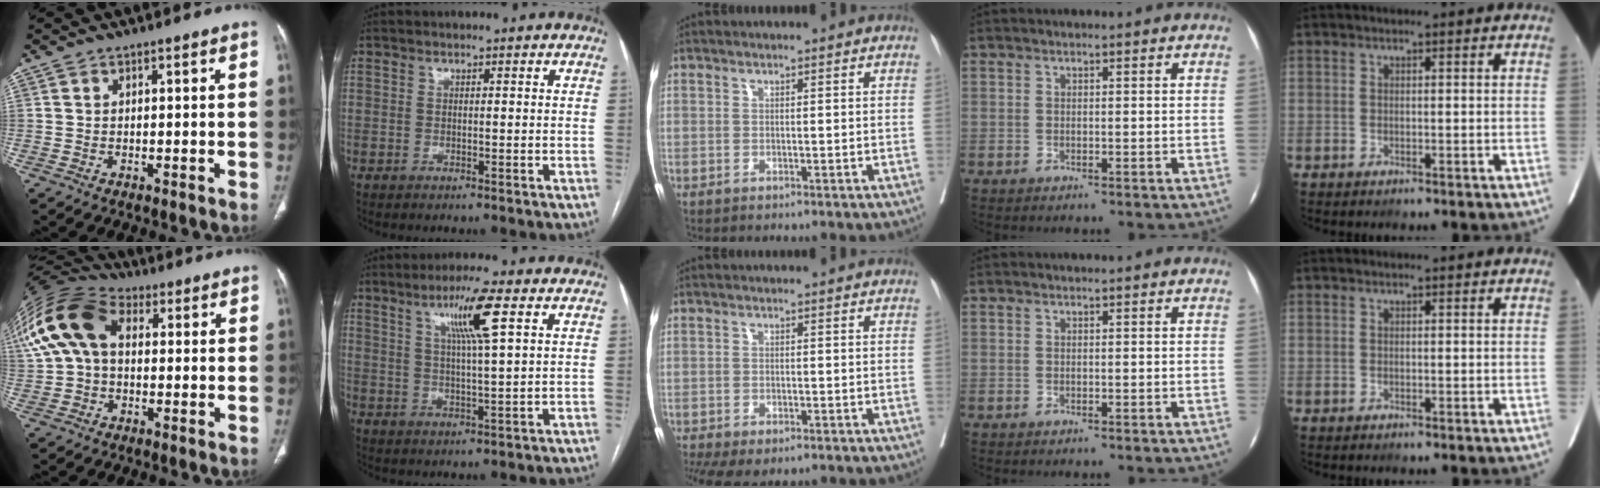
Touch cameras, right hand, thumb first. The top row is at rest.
{"thumb": {"total": 18.7, "force": [3.8, 12.8, 13.1], "torque": [-0.294, 0.048, 0.062]}, "index": {"total": 8.6, "force": [3.7, -0.2, 7.7], "torque": [-0.138, 0.005, 0.065]}, "middle": {"total": 8.4, "force": [-6.0, 3.6, 4.7], "torque": [-0.093, -0.006, -0.086]}}